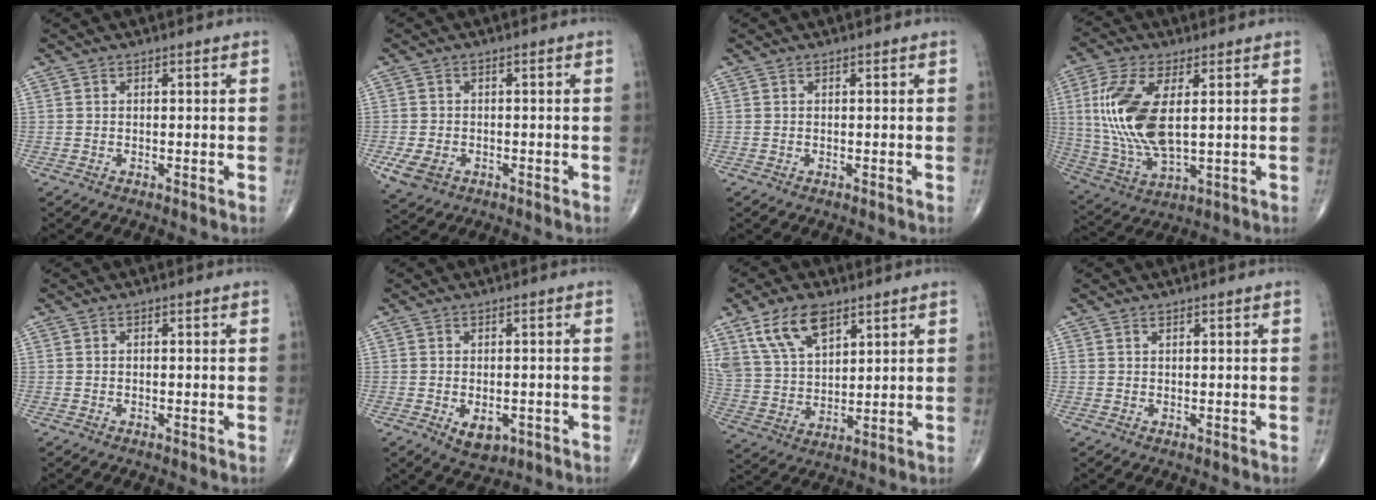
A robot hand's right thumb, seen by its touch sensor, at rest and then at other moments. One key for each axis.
{"total": 4.9, "fx": -1.9, "fy": 3.5, "fz": 2.8, "tx": -0.059, "ty": -0.001, "tz": -0.027}
{"total": 0.0}
{"total": 16.0, "fx": 2.4, "fy": 7.2, "fz": 14.0, "tx": -0.308, "ty": -0.011, "tz": 0.056}
{"total": 0.0}
{"total": 4.4, "fx": -1.5, "fy": 2.8, "fz": 3.1, "tx": -0.039, "ty": 0.002, "tz": -0.012}
{"total": 11.9, "fx": 7.1, "fy": 6.2, "fz": 7.3, "tx": -0.125, "ty": -0.024, "tz": 0.145}
{"total": 0.6, "fx": 0.4, "fy": 0.3, "fz": 0.3, "tx": -0.007, "ty": 0.003, "tz": 0.008}